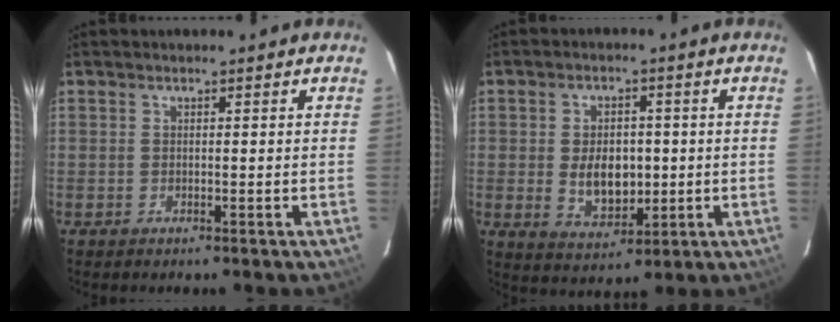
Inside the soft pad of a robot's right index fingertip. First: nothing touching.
{"total": 8.2, "force": [-0.4, 5.4, 6.1], "torque": [-0.115, -0.004, 0.005]}